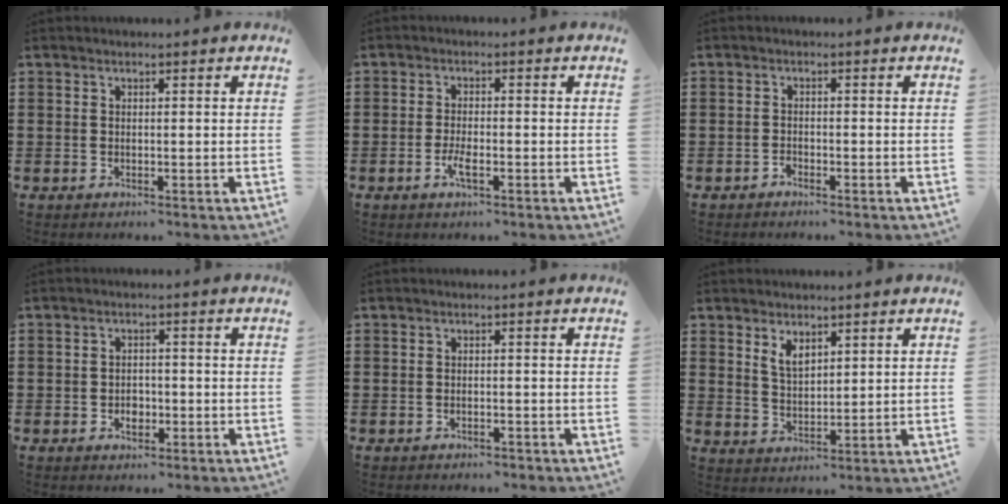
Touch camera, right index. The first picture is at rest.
{"total": 2.9, "force": [-1.2, 0.8, 2.5], "torque": [-0.049, -0.001, -0.024]}
{"total": 1.0, "force": [-0.9, 0.3, 0.1], "torque": [-0.004, 0.004, -0.021]}
{"total": 2.2, "force": [-0.8, 1.6, 1.2], "torque": [-0.017, -0.001, -0.018]}
{"total": 0.9, "force": [-0.9, 0.1, 0.2], "torque": [-0.008, -0.002, -0.017]}
{"total": 3.4, "force": [2.3, 1.8, 1.9], "torque": [-0.044, 0.004, 0.042]}